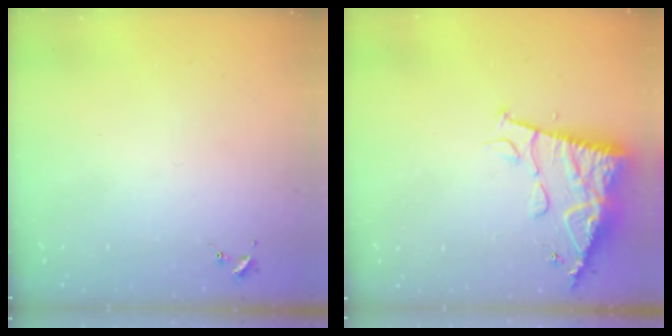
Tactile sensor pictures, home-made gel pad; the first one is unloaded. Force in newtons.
{"total": 11.8, "press": 11.7, "slide": 1.2}